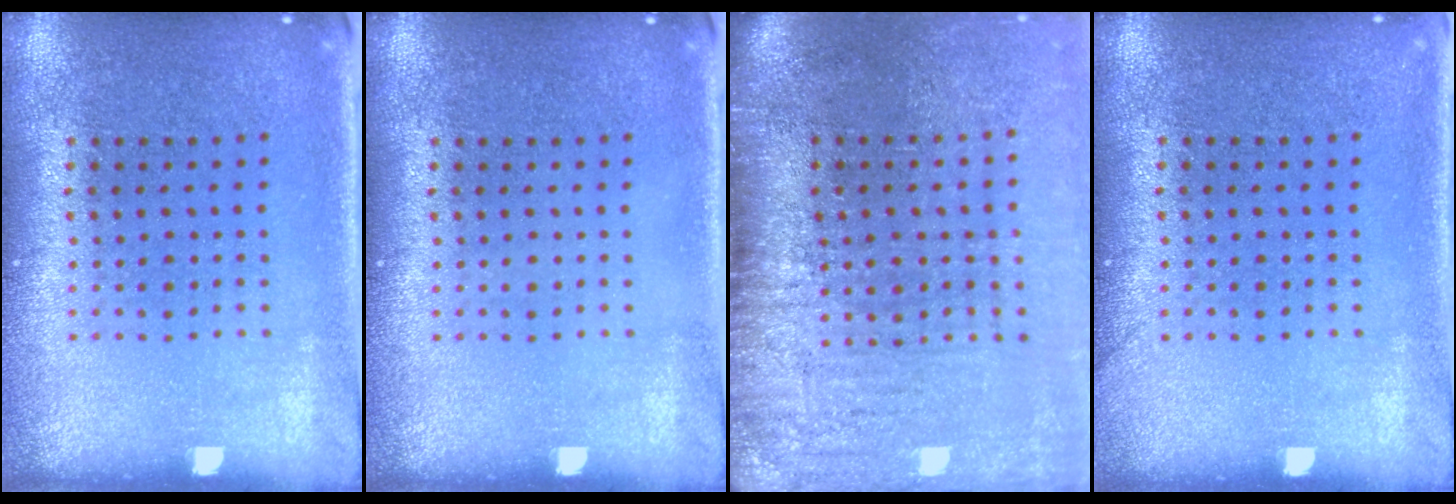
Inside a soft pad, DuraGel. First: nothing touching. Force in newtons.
{"total": 0.0}
{"total": 4.7, "press": 3.8, "slide": 2.6}
{"total": 0.7, "press": 0.7, "slide": 0.1}